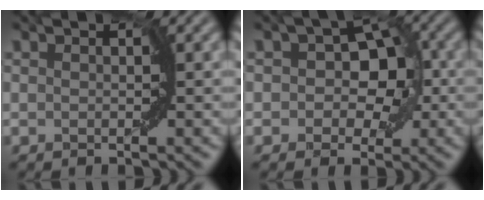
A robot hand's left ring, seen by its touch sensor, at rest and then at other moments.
{"total": 5.7, "force": [-0.1, 4.6, 3.3], "torque": [-0.001, 0.029, -0.029]}